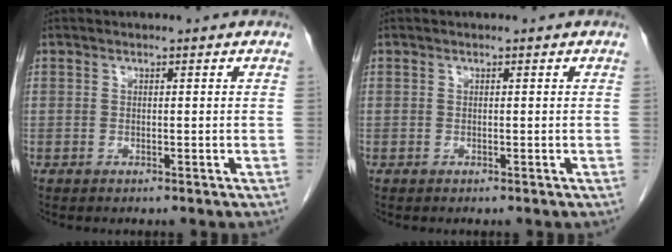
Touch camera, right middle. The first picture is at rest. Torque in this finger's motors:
{"motor_torque": [0.00, 0.00, -0.01, -0.01]}